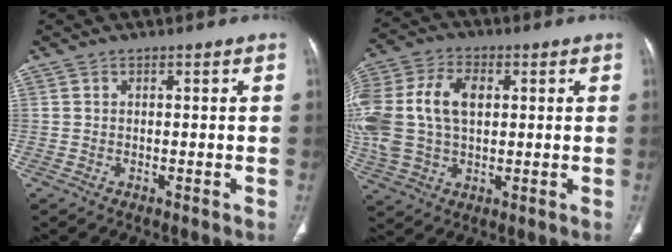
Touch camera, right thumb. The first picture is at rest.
{"total": 20.0, "force": [2.9, 13.3, 14.7], "torque": [-0.358, 0.021, 0.060]}